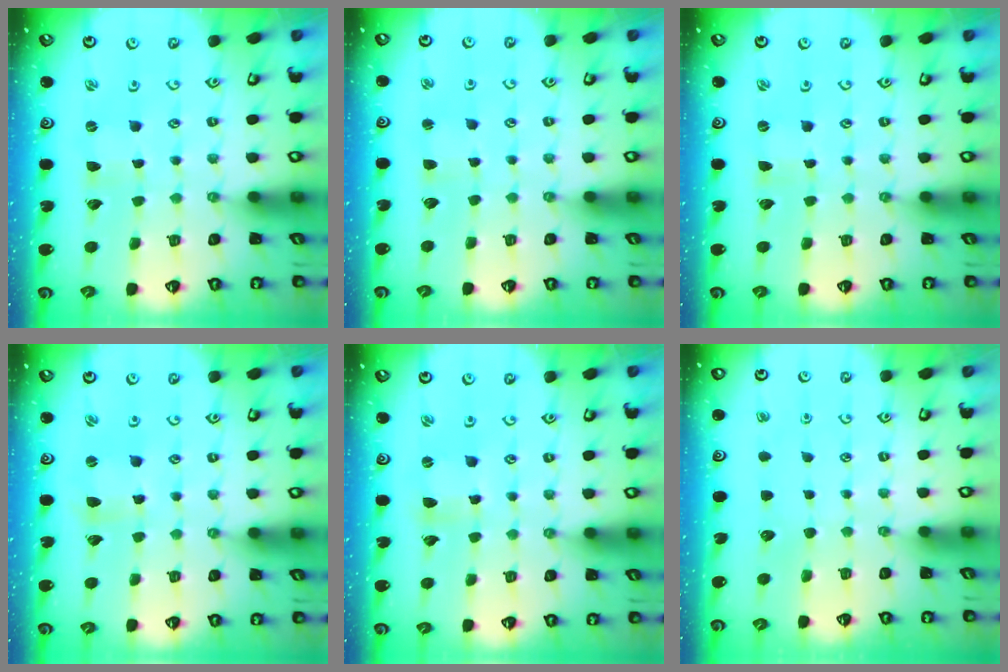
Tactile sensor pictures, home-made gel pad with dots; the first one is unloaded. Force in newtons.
{"total": 2.5, "press": 2.5, "slide": 0.3}
{"total": 0.0}
{"total": 2.2, "press": 2.2, "slide": 0.3}
{"total": 2.5, "press": 2.5, "slide": 0.2}
{"total": 0.0}